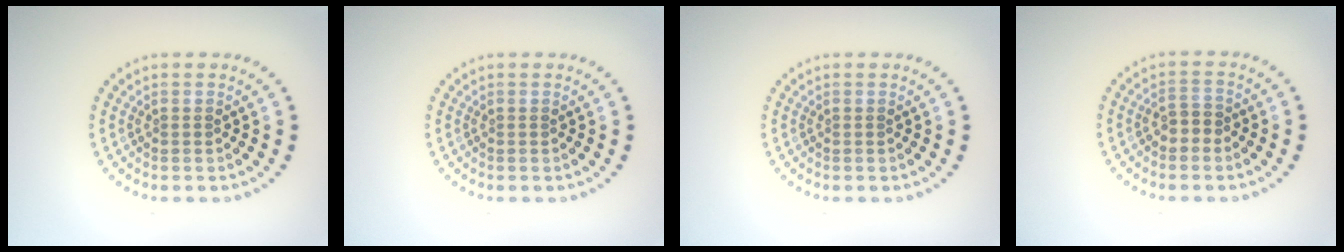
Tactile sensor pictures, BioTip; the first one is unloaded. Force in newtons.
{"total": 0.0}
{"total": 0.0}
{"total": 1.6, "press": 1.5, "slide": 0.6}